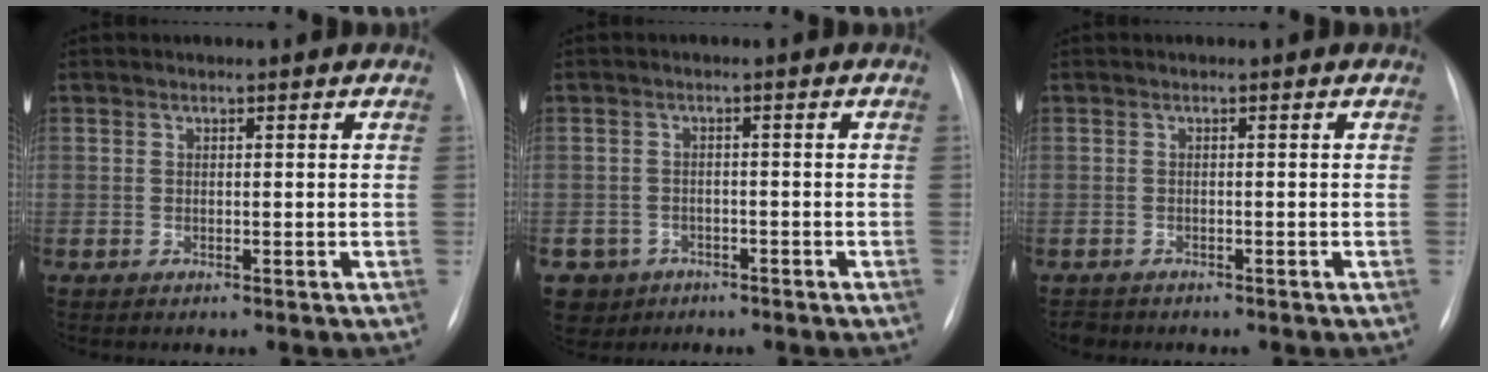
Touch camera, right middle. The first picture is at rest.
{"total": 4.8, "force": [-2.7, 4.0, -0.1], "torque": [0.003, 0.009, -0.041]}
{"total": 1.4, "force": [-1.1, 0.8, -0.1], "torque": [-0.002, -0.001, -0.016]}